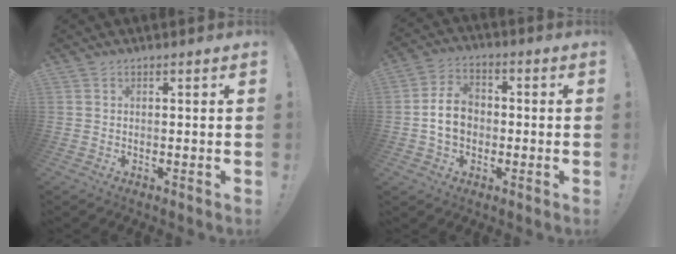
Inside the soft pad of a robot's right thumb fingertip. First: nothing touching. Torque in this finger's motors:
{"motor_torque": [1.14, 1.49, 0.63, -0.57, 0.02]}